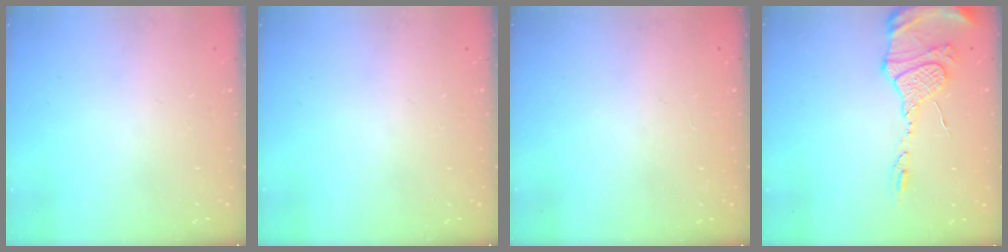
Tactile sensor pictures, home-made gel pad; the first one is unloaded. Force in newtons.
{"total": 0.0}
{"total": 0.0}
{"total": 13.6, "press": 13.5, "slide": 1.1}